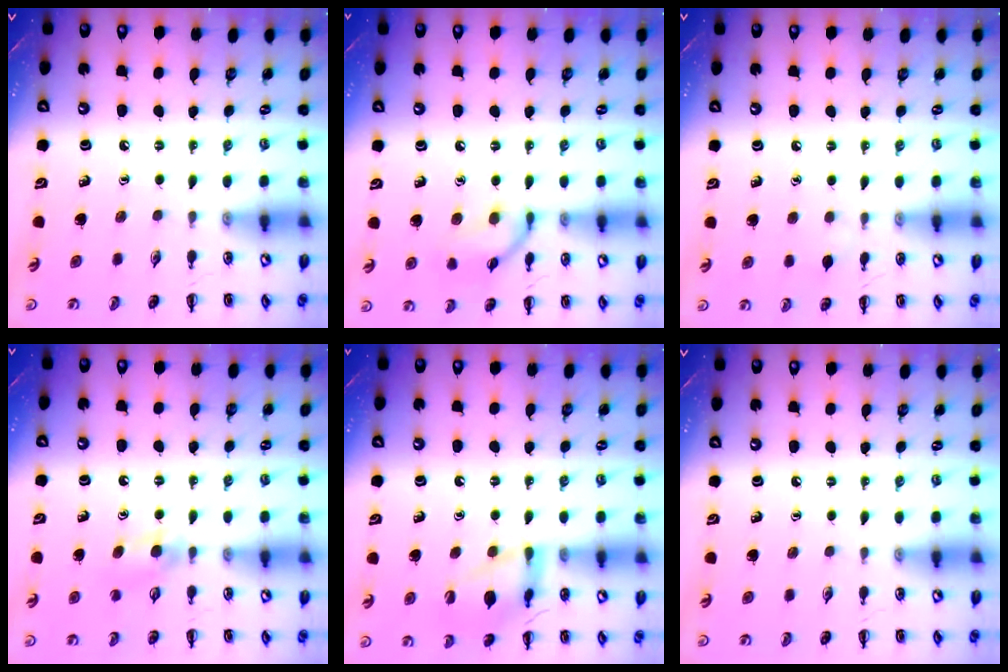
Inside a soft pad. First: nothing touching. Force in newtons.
{"total": 10.7, "press": 10.7, "slide": 0.5}
{"total": 3.9, "press": 3.6, "slide": 1.6}
{"total": 3.8, "press": 3.6, "slide": 1.3}
{"total": 13.8, "press": 13.8, "slide": 1.2}
{"total": 0.0}